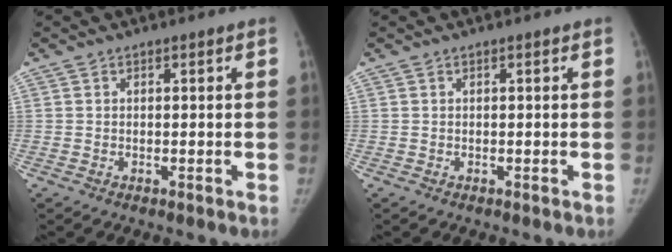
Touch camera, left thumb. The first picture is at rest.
{"total": 0.0}